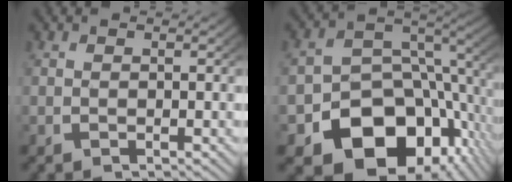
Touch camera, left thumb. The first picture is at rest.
{"total": 15.6, "force": [-6.1, 10.7, 9.6], "torque": [-0.164, -0.051, -0.085]}